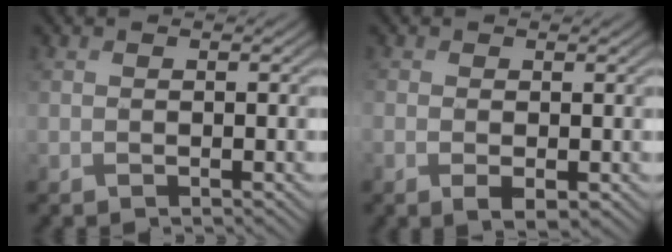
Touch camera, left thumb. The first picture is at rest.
{"total": 1.5, "force": [-0.5, 0.7, 1.2], "torque": [-0.021, -0.009, -0.008]}